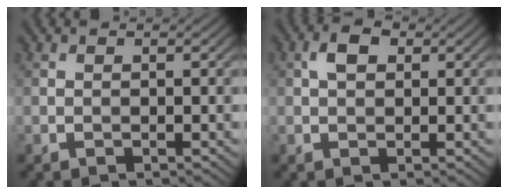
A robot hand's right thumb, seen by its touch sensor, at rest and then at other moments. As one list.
[{"total": 2.9, "force": [0.9, 1.9, 2.1], "torque": [-0.041, 0.008, 0.013]}]